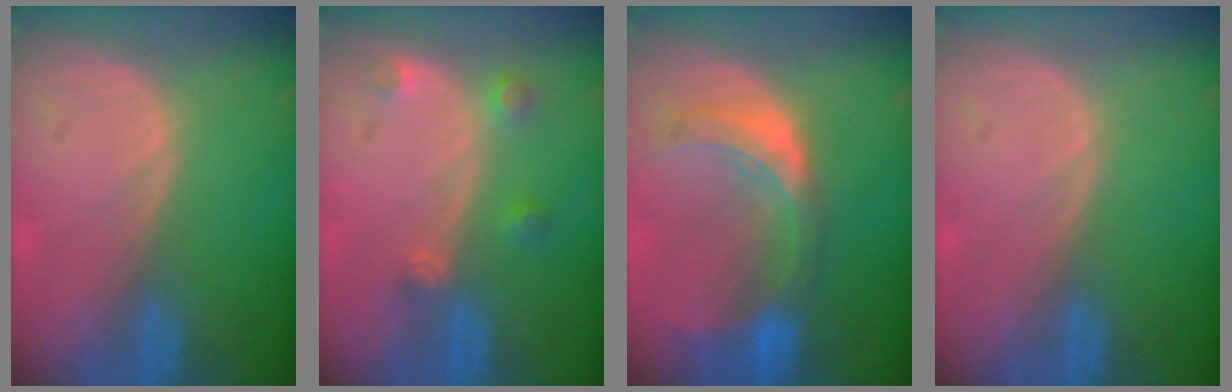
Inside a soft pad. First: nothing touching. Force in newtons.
{"total": 3.3, "press": 3.0, "slide": 1.2}
{"total": 8.3, "press": 7.4, "slide": 3.8}
{"total": 0.0}